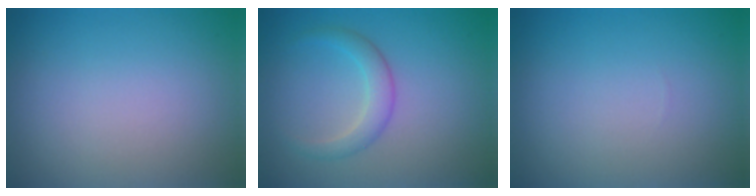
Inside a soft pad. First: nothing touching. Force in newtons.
{"total": 2.3, "press": 2.3, "slide": 0.1}
{"total": 0.0}